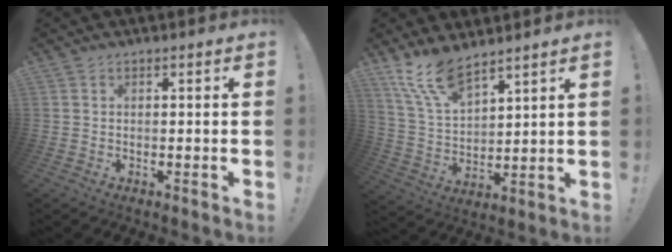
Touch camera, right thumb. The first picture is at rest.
{"total": 11.6, "force": [9.5, 3.5, 5.7], "torque": [-0.130, -0.054, 0.181]}